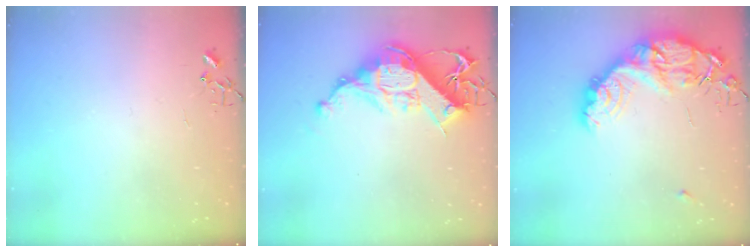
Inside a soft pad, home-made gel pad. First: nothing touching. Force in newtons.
{"total": 15.9, "press": 15.8, "slide": 1.5}
{"total": 19.0, "press": 18.9, "slide": 1.7}